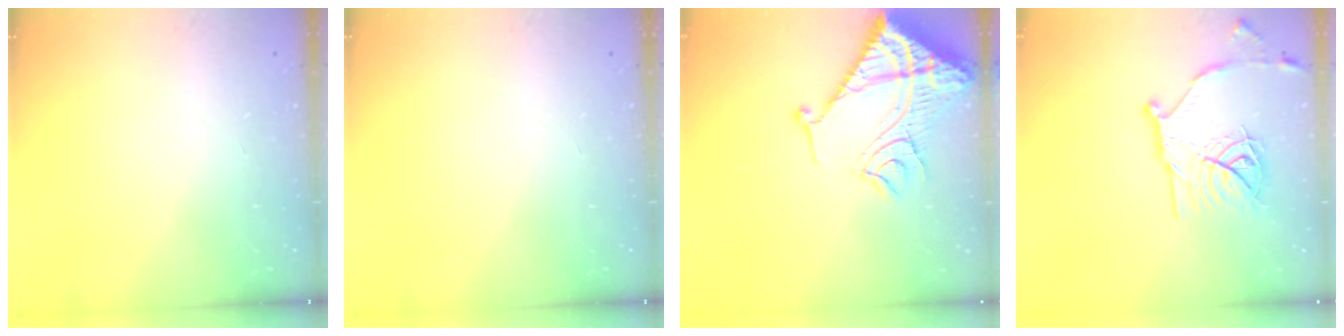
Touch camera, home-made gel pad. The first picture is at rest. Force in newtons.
{"total": 0.0}
{"total": 19.7, "press": 19.6, "slide": 2.1}
{"total": 17.6, "press": 17.6, "slide": 1.4}